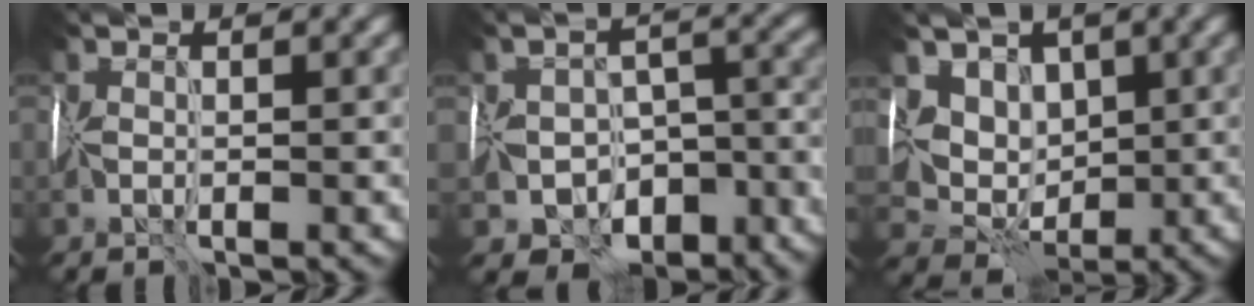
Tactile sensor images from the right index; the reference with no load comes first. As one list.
[{"total": 9.1, "force": [-6.3, 6.0, 2.8], "torque": [-0.026, -0.002, -0.079]}, {"total": 5.4, "force": [2.6, 4.2, 2.0], "torque": [-0.032, 0.001, 0.034]}]